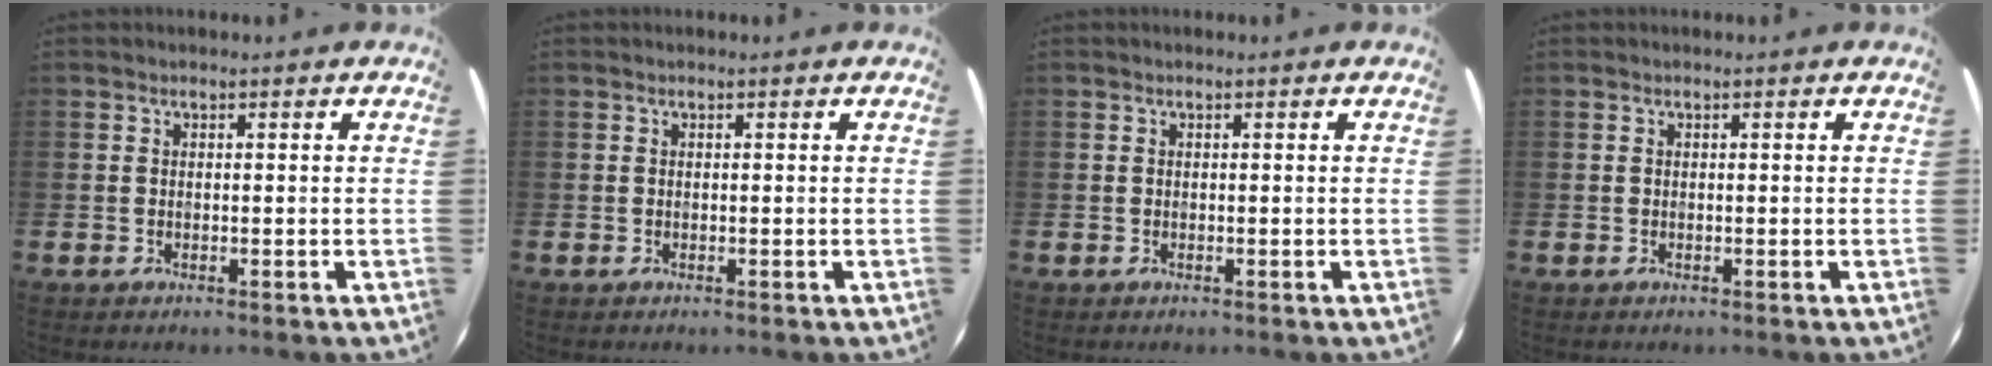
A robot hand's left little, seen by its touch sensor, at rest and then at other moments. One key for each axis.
{"total": 0.0}
{"total": 0.0}
{"total": 0.0}